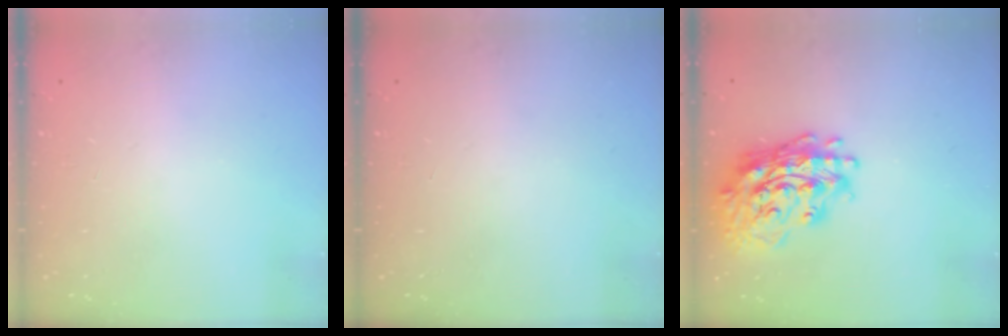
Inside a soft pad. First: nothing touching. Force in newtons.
{"total": 0.0}
{"total": 19.4, "press": 19.2, "slide": 3.0}